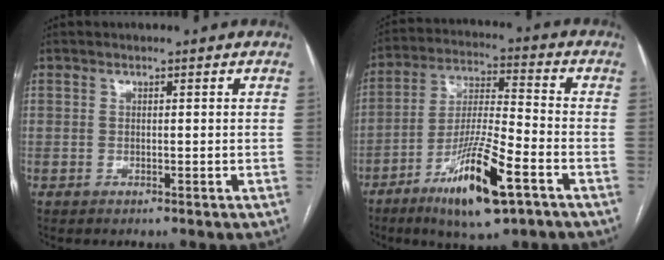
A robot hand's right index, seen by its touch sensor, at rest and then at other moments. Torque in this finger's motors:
{"motor_torque": [1.29, -0.41, 0.70, 0.20]}